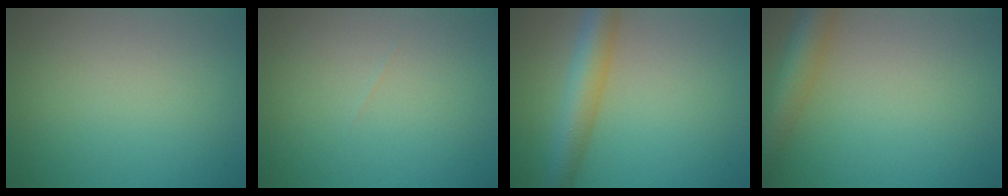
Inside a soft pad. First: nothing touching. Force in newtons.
{"total": 0.0}
{"total": 5.2, "press": 5.2, "slide": 0.2}
{"total": 5.1, "press": 5.1, "slide": 0.3}